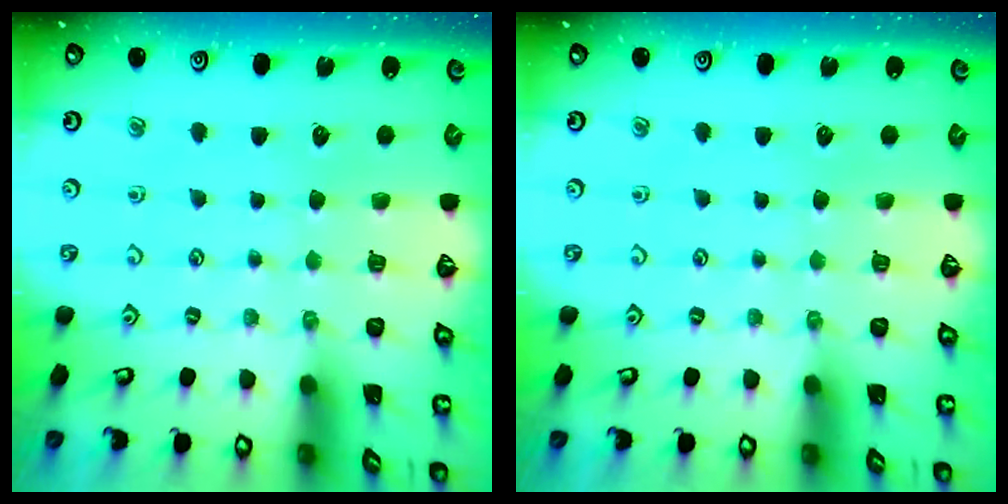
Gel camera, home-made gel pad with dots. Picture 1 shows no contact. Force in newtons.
{"total": 0.0}